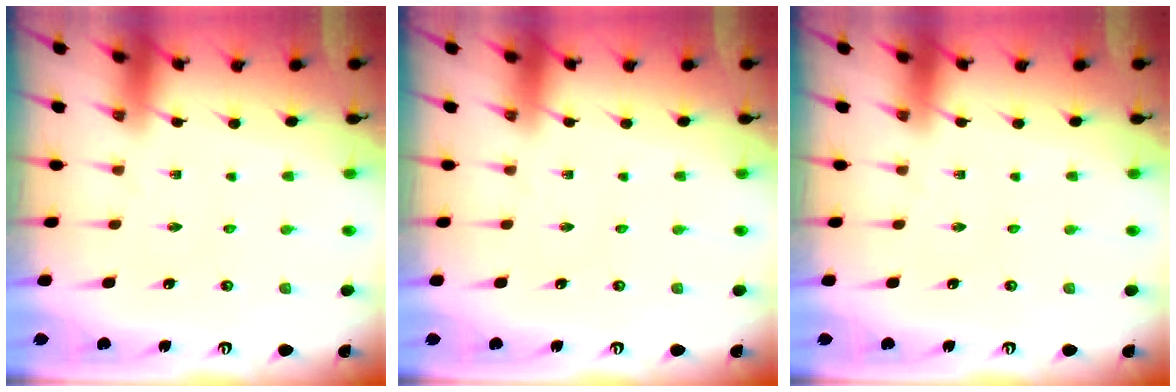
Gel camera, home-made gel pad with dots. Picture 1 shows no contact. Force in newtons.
{"total": 0.0}
{"total": 0.0}